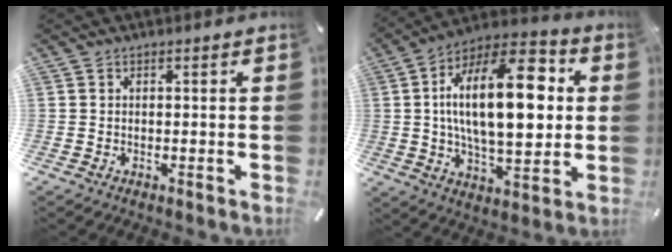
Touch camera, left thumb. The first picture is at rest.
{"total": 24.8, "force": [3.9, 12.1, 21.3], "torque": [-0.364, -0.009, 0.052]}